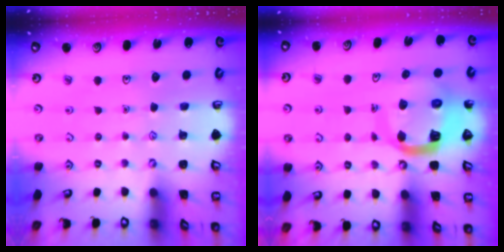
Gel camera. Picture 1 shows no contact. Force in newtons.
{"total": 11.0, "press": 10.9, "slide": 1.3}